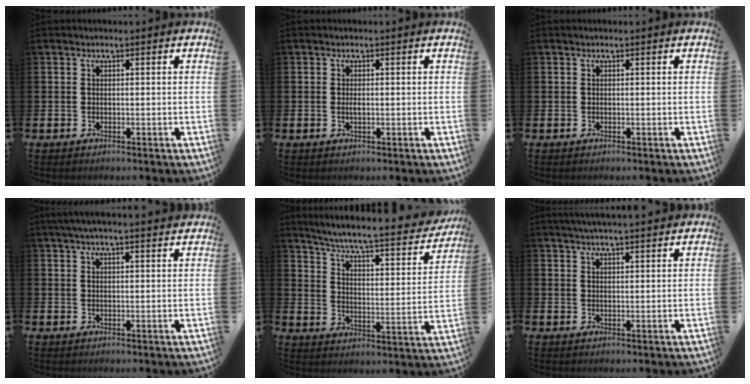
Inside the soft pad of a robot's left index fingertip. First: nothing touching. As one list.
[{"total": 0.8, "force": [0.0, 0.3, 0.8], "torque": [-0.015, 0.001, -0.002]}, {"total": 0.0}, {"total": 3.4, "force": [3.1, 0.0, 1.3], "torque": [-0.032, -0.004, 0.056]}, {"total": 7.0, "force": [6.1, 0.9, 3.3], "torque": [-0.086, -0.047, 0.094]}, {"total": 3.4, "force": [3.3, -0.1, 0.9], "torque": [-0.024, -0.008, 0.060]}]